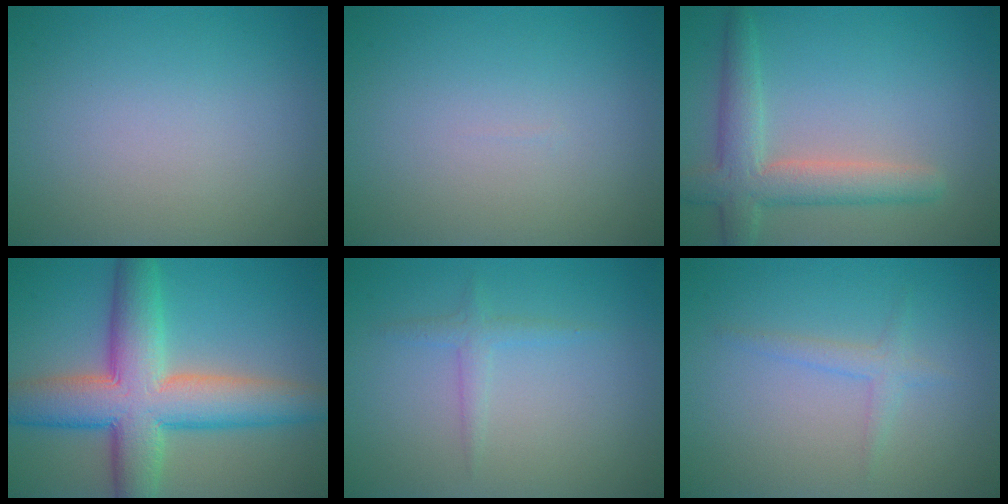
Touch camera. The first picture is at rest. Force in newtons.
{"total": 0.0}
{"total": 4.7, "press": 4.7, "slide": 0.6}
{"total": 10.3, "press": 10.3, "slide": 0.3}
{"total": 1.3, "press": 1.3, "slide": 0.0}
{"total": 1.4, "press": 1.4, "slide": 0.1}